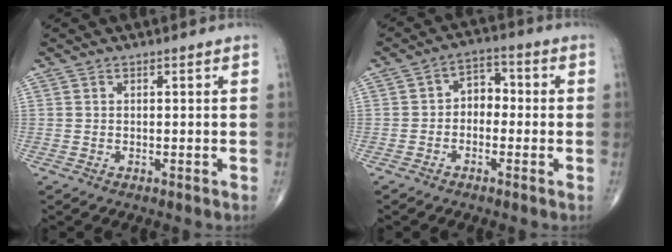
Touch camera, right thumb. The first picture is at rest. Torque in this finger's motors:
{"motor_torque": [-0.28, 0.30, 0.08, 0.00, 0.04]}